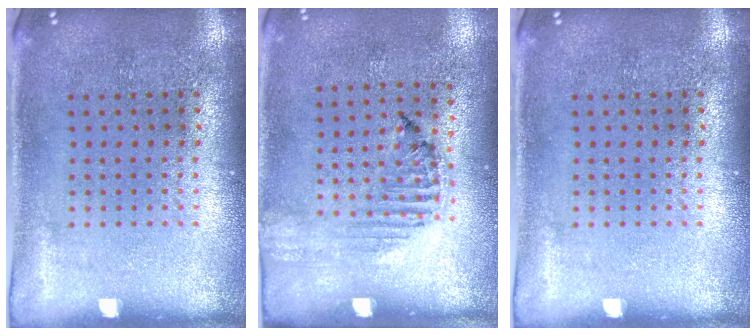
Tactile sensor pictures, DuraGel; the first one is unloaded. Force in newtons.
{"total": 1.2, "press": 1.2, "slide": 0.2}
{"total": 0.0}